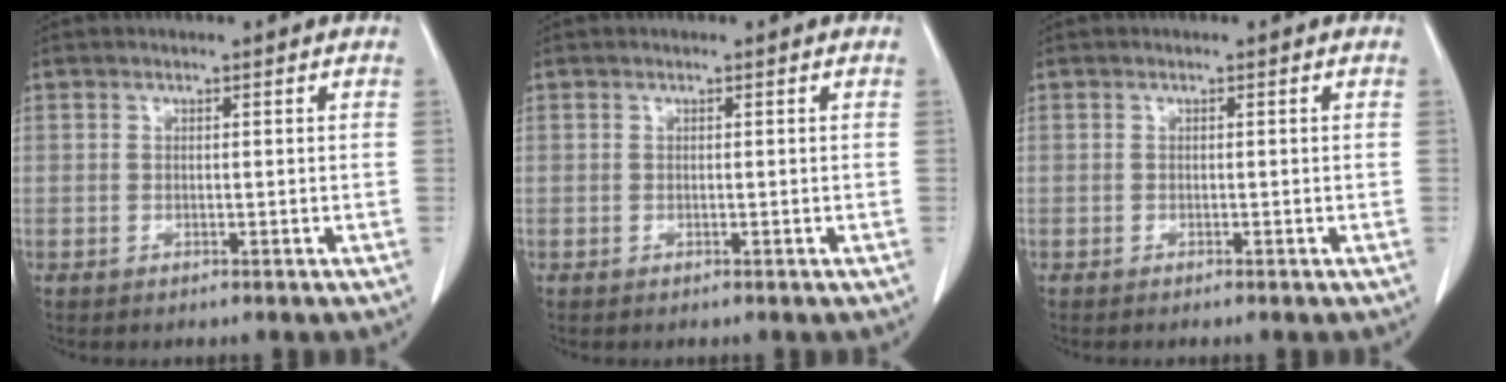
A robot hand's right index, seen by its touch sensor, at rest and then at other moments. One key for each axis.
{"total": 0.0}
{"total": 0.0}